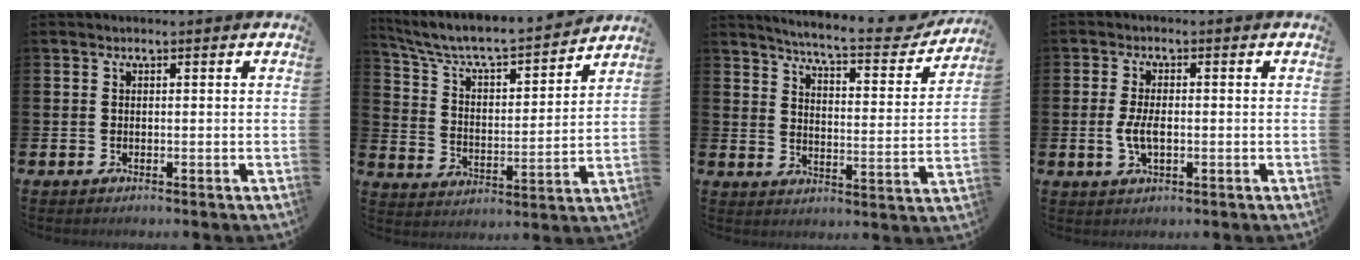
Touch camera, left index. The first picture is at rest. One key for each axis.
{"total": 7.0, "fx": 6.4, "fy": 1.4, "fz": 2.3, "tx": -0.084, "ty": -0.049, "tz": 0.105}
{"total": 6.8, "fx": 6.3, "fy": 0.5, "fz": 2.3, "tx": -0.058, "ty": -0.053, "tz": 0.101}
{"total": 3.6, "fx": -0.3, "fy": 1.7, "fz": 3.1, "tx": -0.066, "ty": 0.002, "tz": -0.009}